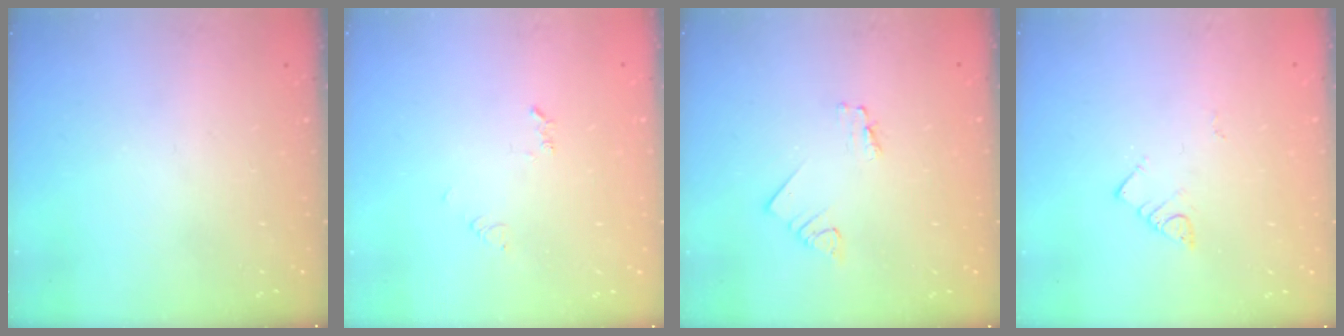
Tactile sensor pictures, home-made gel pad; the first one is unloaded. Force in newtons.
{"total": 4.1, "press": 4.0, "slide": 0.5}
{"total": 1.6, "press": 1.6, "slide": 0.1}
{"total": 2.9, "press": 2.9, "slide": 0.3}